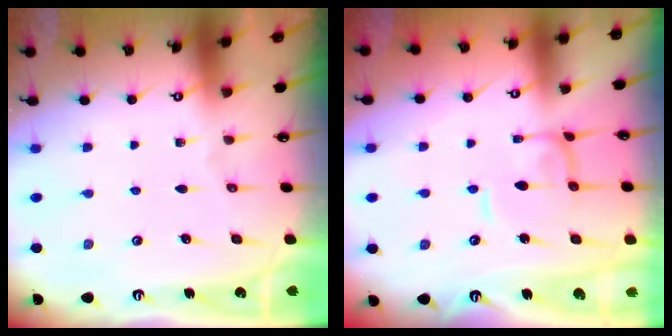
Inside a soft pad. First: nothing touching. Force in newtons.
{"total": 0.5, "press": 0.3, "slide": 0.4}